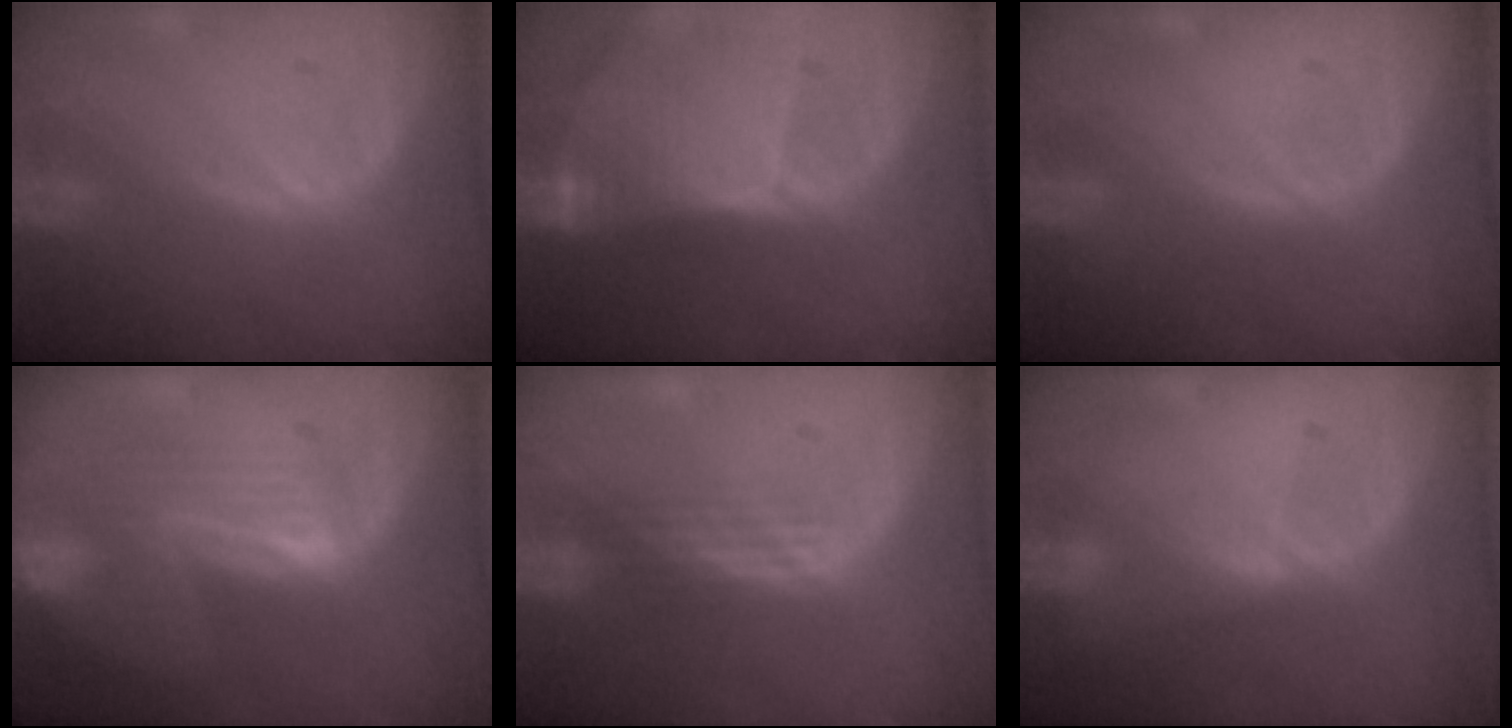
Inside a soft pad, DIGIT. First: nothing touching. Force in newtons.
{"total": 9.0, "press": 7.9, "slide": 4.3}
{"total": 0.0}
{"total": 7.6, "press": 7.1, "slide": 2.8}
{"total": 3.0, "press": 2.6, "slide": 1.4}
{"total": 1.4, "press": 1.1, "slide": 0.8}